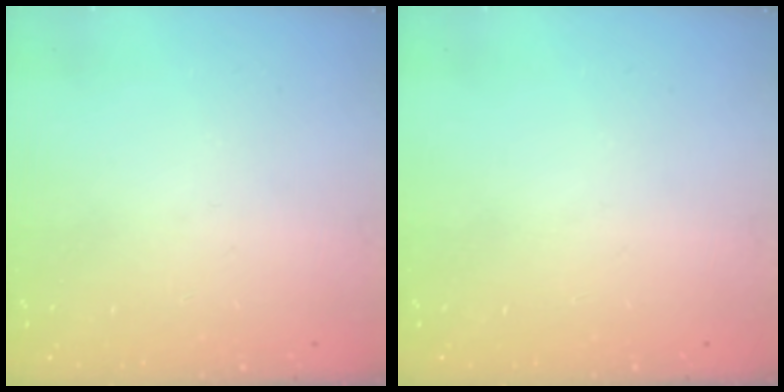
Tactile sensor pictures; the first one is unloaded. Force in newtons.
{"total": 0.0}